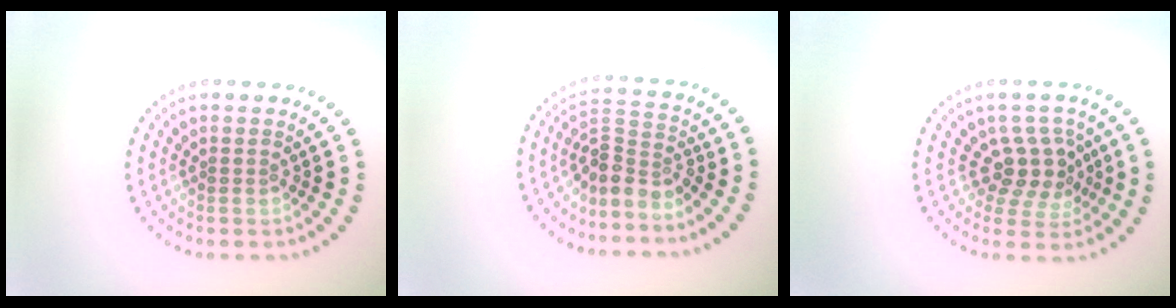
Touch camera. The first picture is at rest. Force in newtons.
{"total": 3.2, "press": 2.2, "slide": 2.4}
{"total": 3.3, "press": 2.8, "slide": 1.7}